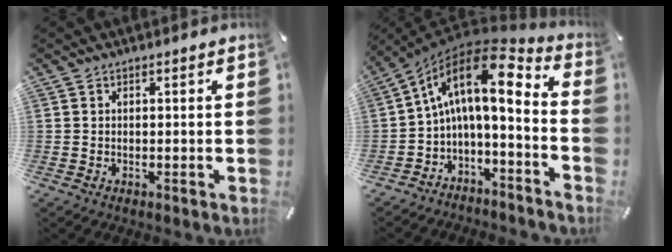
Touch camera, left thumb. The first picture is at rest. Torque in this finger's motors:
{"motor_torque": [1.63, 3.37, 1.53, 1.25, 0.27]}